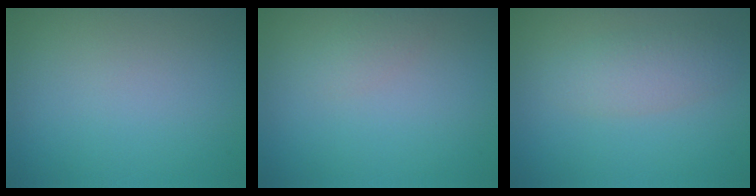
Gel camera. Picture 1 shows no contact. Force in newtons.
{"total": 1.1, "press": 1.1, "slide": 0.0}
{"total": 2.7, "press": 2.7, "slide": 0.0}